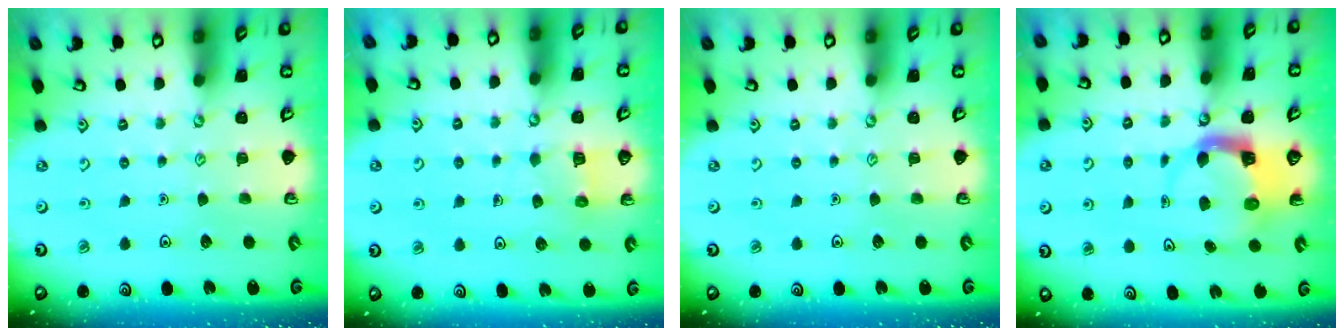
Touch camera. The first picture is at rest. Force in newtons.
{"total": 5.2, "press": 5.2, "slide": 0.5}
{"total": 0.0}
{"total": 4.0, "press": 4.0, "slide": 0.6}